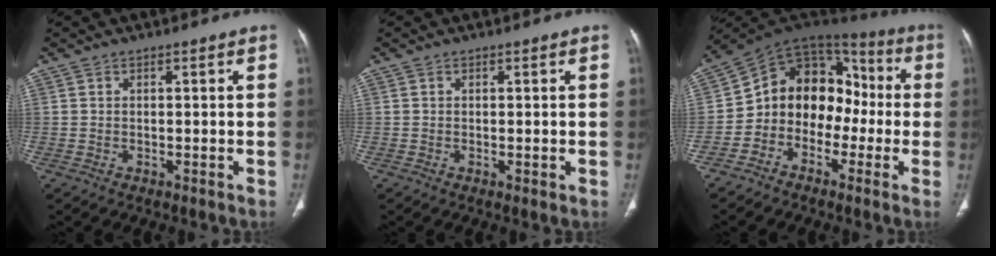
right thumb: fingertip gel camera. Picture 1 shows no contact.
{"total": 1.5, "force": [-0.6, 0.4, 1.3], "torque": [-0.019, -0.004, -0.005]}
{"total": 14.2, "force": [-2.9, 11.2, 8.2], "torque": [-0.074, 0.081, -0.064]}